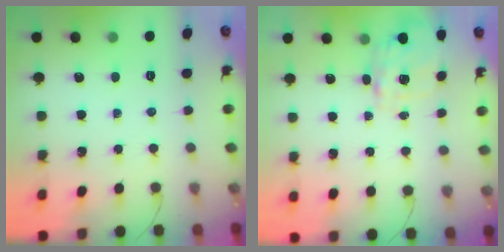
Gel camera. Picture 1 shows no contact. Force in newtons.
{"total": 4.0, "press": 3.9, "slide": 0.8}